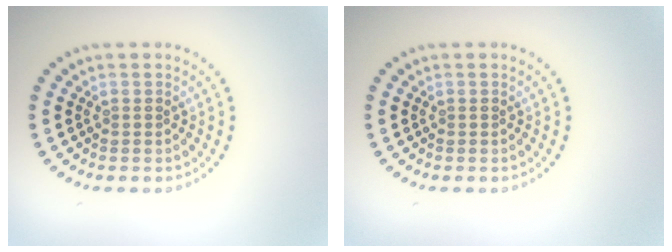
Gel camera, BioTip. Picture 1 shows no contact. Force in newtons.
{"total": 0.0}